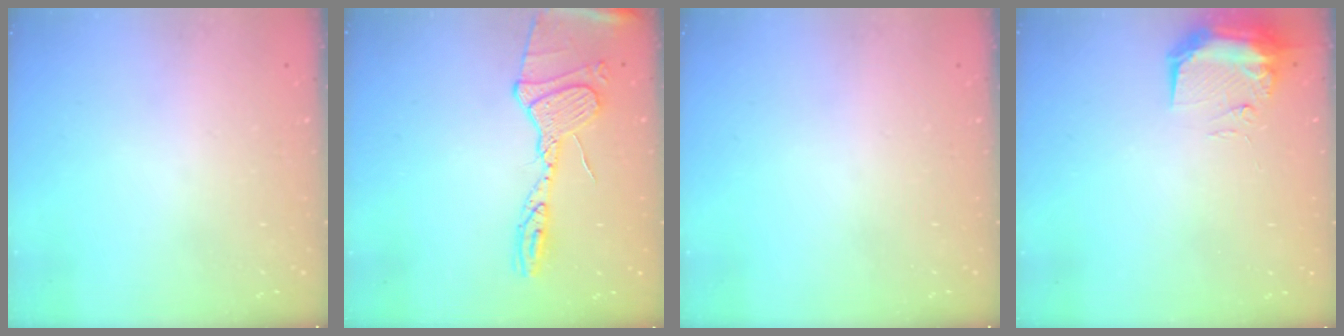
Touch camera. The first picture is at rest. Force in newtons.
{"total": 14.4, "press": 14.3, "slide": 1.2}
{"total": 0.0}
{"total": 10.4, "press": 9.9, "slide": 3.0}